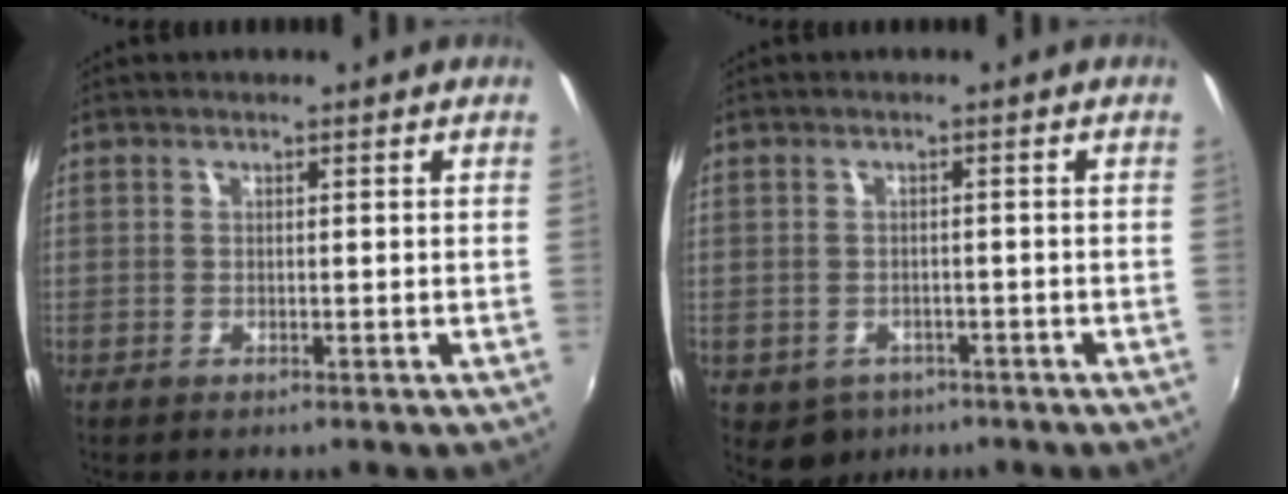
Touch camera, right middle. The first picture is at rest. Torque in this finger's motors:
{"motor_torque": [0.46, -0.46, -0.01, 0.00]}